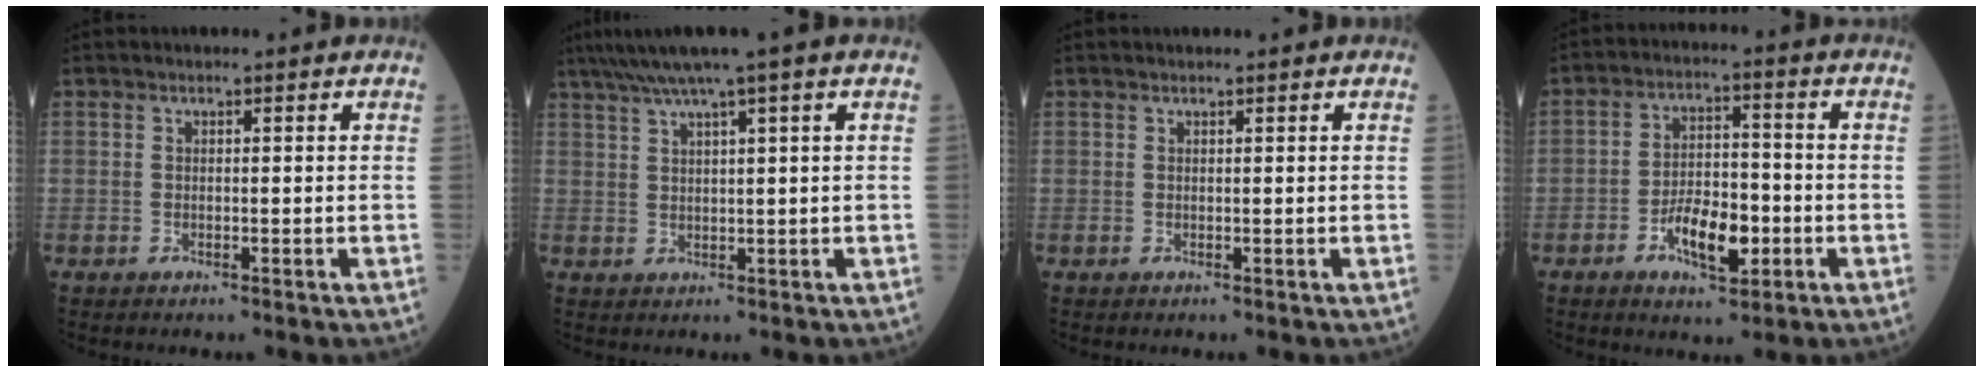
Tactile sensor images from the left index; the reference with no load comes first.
{"total": 7.0, "force": [4.7, -1.2, 5.0], "torque": [-0.087, 0.031, 0.079]}
{"total": 0.7, "force": [0.7, 0.0, 0.2], "torque": [-0.003, 0.009, 0.012]}
{"total": 8.1, "force": [-3.2, 3.3, 6.6], "torque": [-0.123, 0.002, -0.054]}